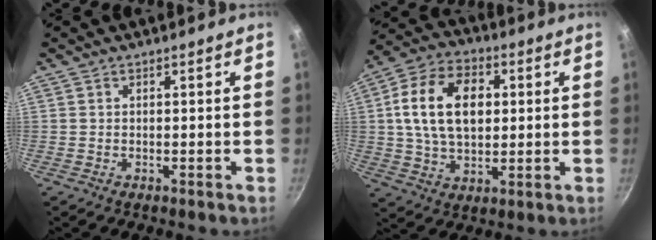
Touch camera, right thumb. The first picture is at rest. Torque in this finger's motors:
{"motor_torque": [0.19, 0.86, 0.93, 0.16, 0.17]}